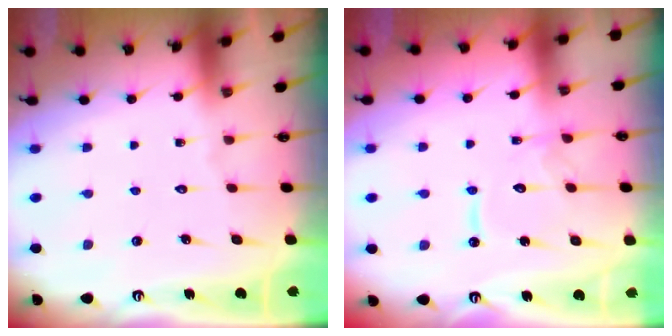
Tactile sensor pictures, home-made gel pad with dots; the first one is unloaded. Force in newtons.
{"total": 10.9, "press": 10.9, "slide": 1.1}